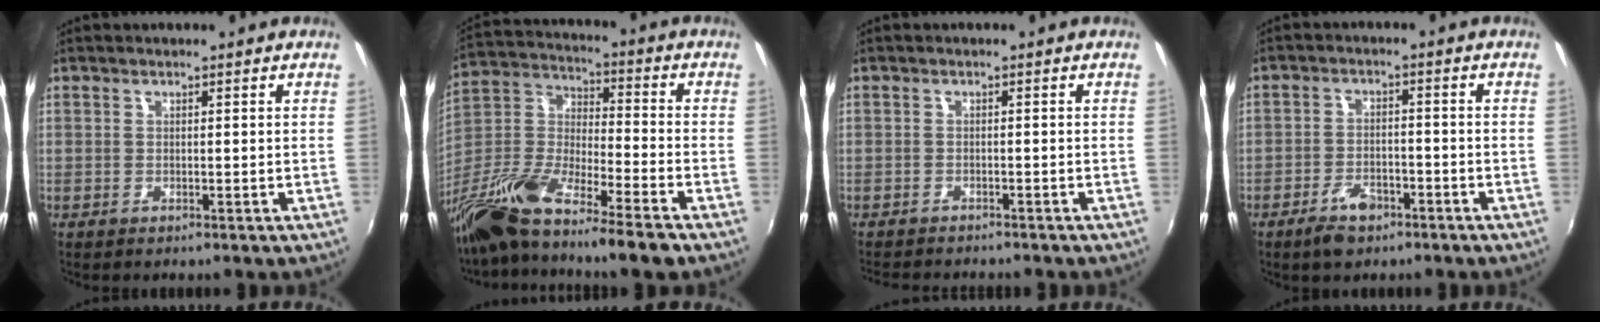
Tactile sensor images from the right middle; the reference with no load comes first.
{"total": 18.1, "force": [-13.0, 2.4, 12.4], "torque": [-0.232, -0.034, -0.246]}
{"total": 5.1, "force": [-4.8, 0.9, 1.5], "torque": [-0.043, -0.018, -0.076]}
{"total": 5.8, "force": [-4.0, 2.9, 3.1], "torque": [-0.074, 0.001, -0.065]}